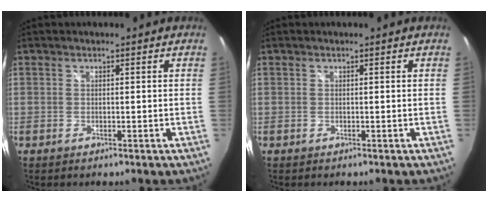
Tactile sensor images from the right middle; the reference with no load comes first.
{"total": 0.0}